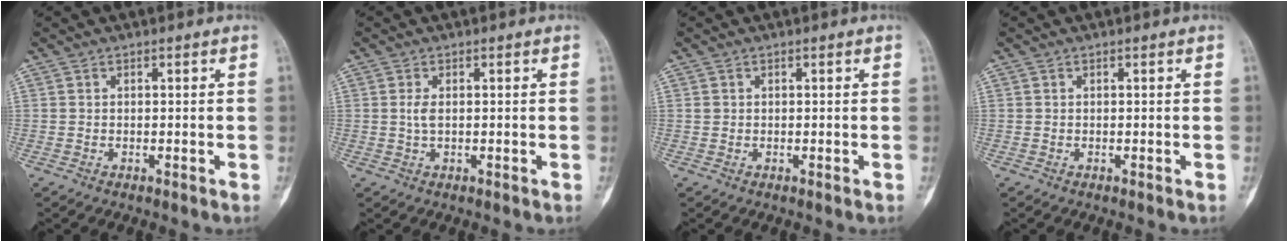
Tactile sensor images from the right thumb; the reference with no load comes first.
{"total": 1.8, "force": [0.2, 0.8, 1.6], "torque": [-0.038, 0.000, 0.009]}
{"total": 0.6, "force": [0.1, 0.5, 0.2], "torque": [0.001, 0.002, 0.003]}
{"total": 0.0}